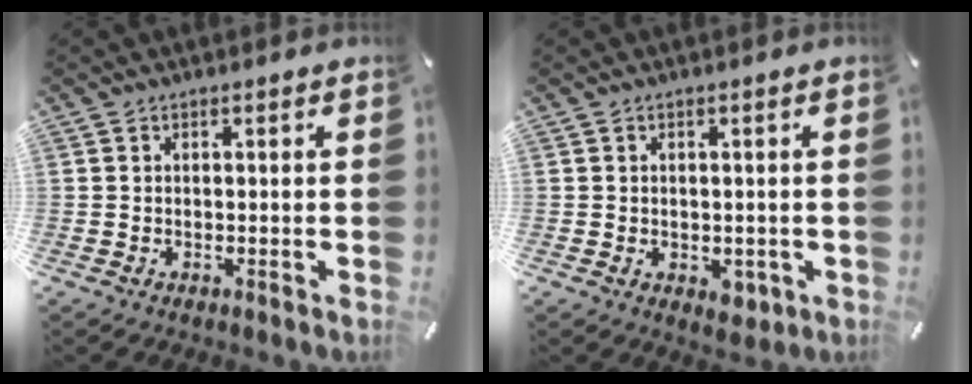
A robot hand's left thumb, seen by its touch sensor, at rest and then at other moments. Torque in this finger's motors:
{"motor_torque": [0.67, 0.81, 0.27, 0.11, 0.07]}